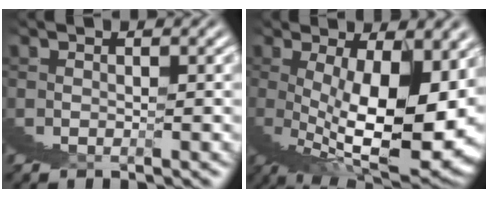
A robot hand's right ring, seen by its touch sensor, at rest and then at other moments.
{"total": 12.9, "force": [1.0, 3.6, 12.3], "torque": [-0.166, 0.001, 0.020]}